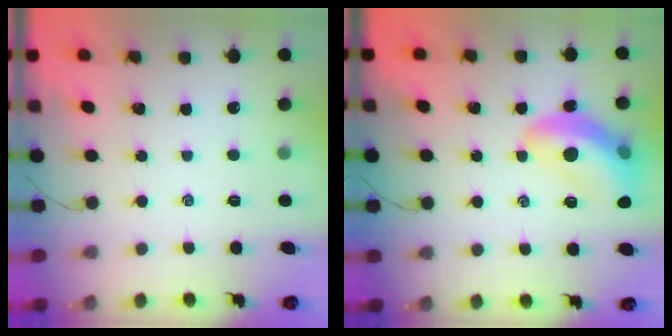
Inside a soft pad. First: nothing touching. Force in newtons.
{"total": 15.1, "press": 14.8, "slide": 2.9}